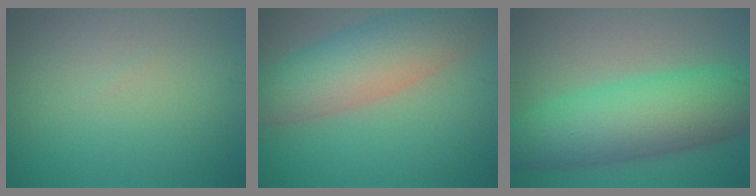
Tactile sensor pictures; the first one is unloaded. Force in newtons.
{"total": 8.2, "press": 8.2, "slide": 0.5}
{"total": 9.5, "press": 9.5, "slide": 0.2}